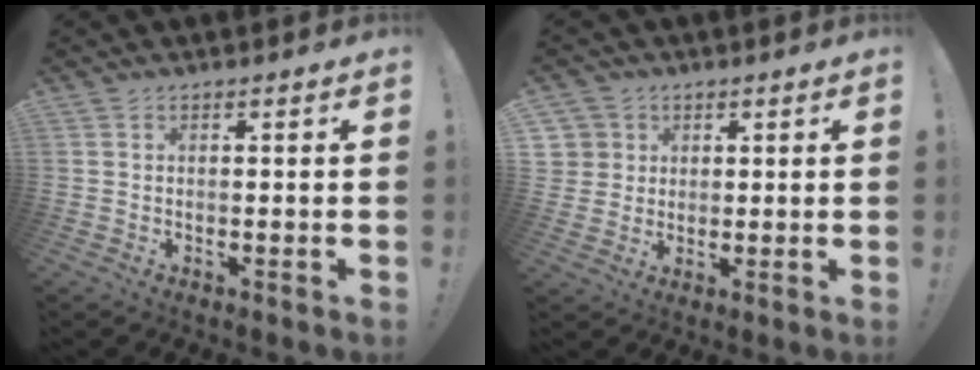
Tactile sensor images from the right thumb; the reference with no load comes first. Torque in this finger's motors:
{"motor_torque": [-0.08, 0.38, 0.28, 0.28, 0.01]}